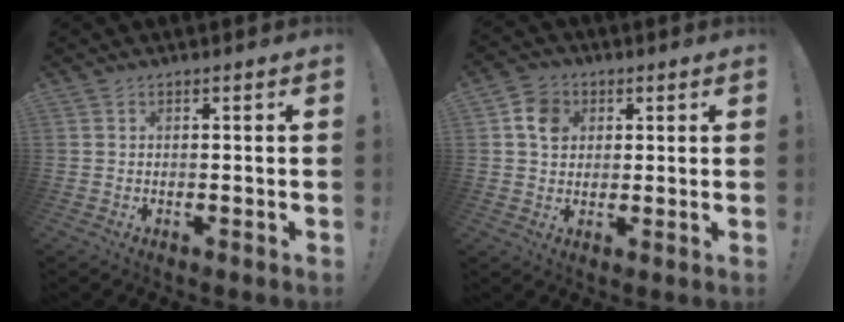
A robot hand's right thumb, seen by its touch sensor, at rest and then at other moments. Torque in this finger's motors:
{"motor_torque": [-0.15, 0.18, 0.18, -0.13, 0.00]}